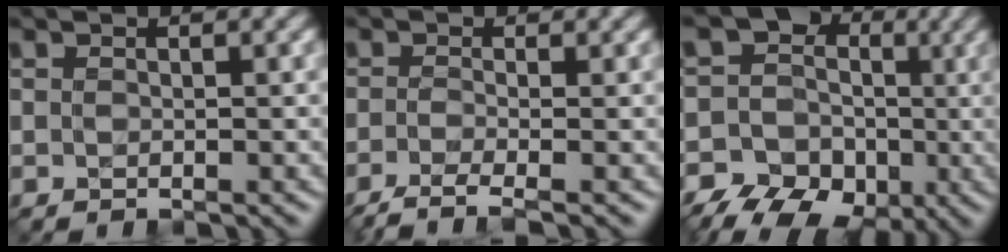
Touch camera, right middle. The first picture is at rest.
{"total": 3.0, "force": [-1.7, 0.8, 2.3], "torque": [-0.040, -0.003, -0.046]}
{"total": 13.0, "force": [-4.7, 11.2, 4.4], "torque": [-0.061, -0.010, -0.089]}